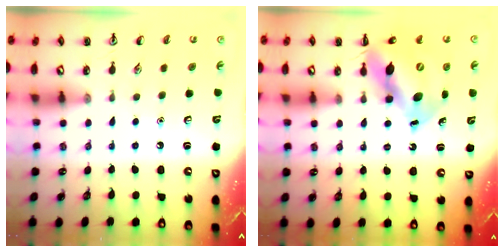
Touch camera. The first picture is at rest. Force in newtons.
{"total": 11.9, "press": 11.6, "slide": 2.7}